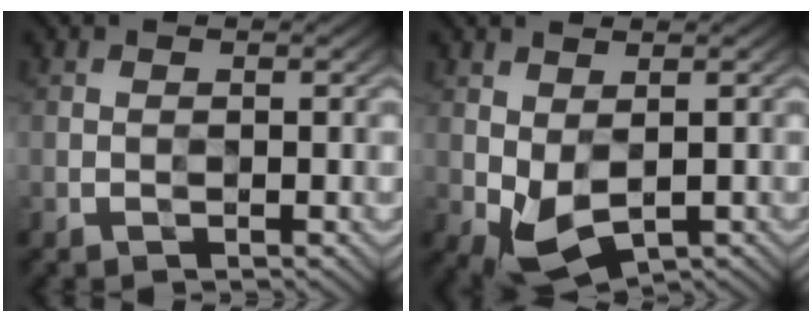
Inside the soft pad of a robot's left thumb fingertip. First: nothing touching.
{"total": 3.0, "force": [0.1, 2.0, 2.3], "torque": [-0.063, -0.001, 0.005]}